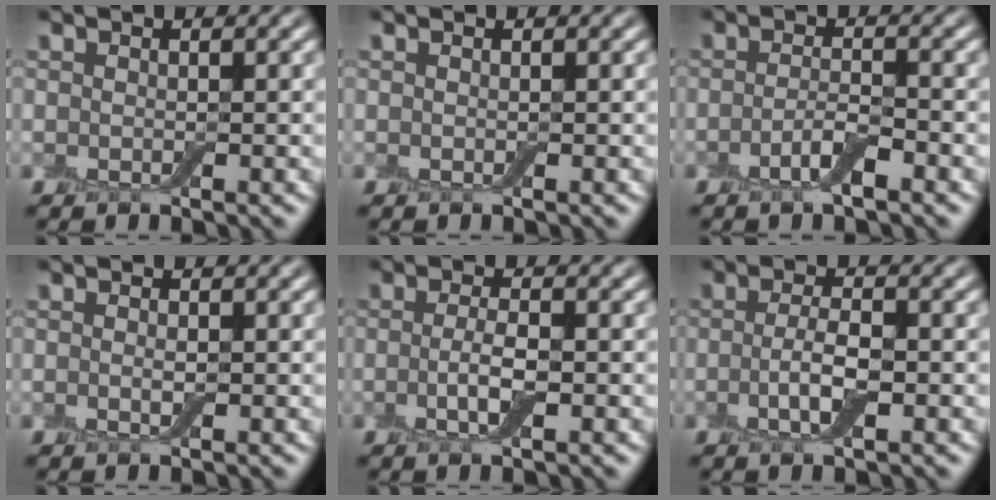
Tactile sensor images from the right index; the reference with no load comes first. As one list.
[{"total": 0.0}, {"total": 2.3, "force": [-1.2, 0.6, 1.9], "torque": [-0.036, 0.005, -0.028]}, {"total": 0.7, "force": [0.0, 0.3, 0.7], "torque": [-0.015, -0.003, -0.001]}, {"total": 2.4, "force": [-0.5, 0.7, 2.3], "torque": [-0.046, -0.001, -0.015]}, {"total": 2.8, "force": [-0.7, 0.8, 2.6], "torque": [-0.052, 0.000, -0.017]}]